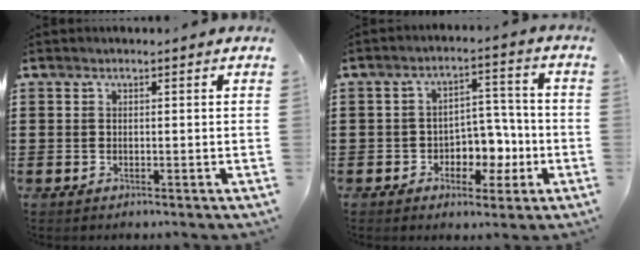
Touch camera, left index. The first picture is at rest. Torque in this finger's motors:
{"motor_torque": [0.31, 0.14, 0.20, 0.08]}